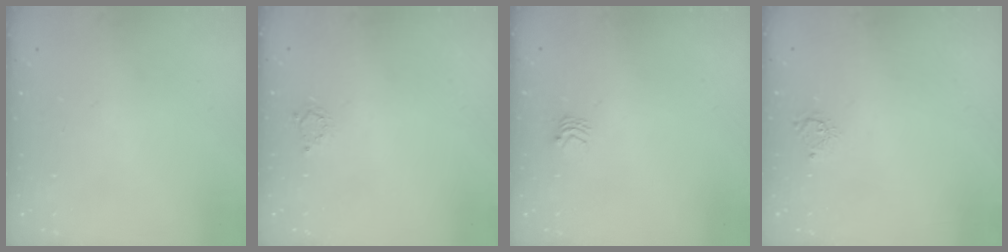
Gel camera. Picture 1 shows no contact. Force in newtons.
{"total": 2.6, "press": 2.6, "slide": 0.3}
{"total": 3.0, "press": 3.0, "slide": 0.3}
{"total": 3.6, "press": 3.5, "slide": 0.4}